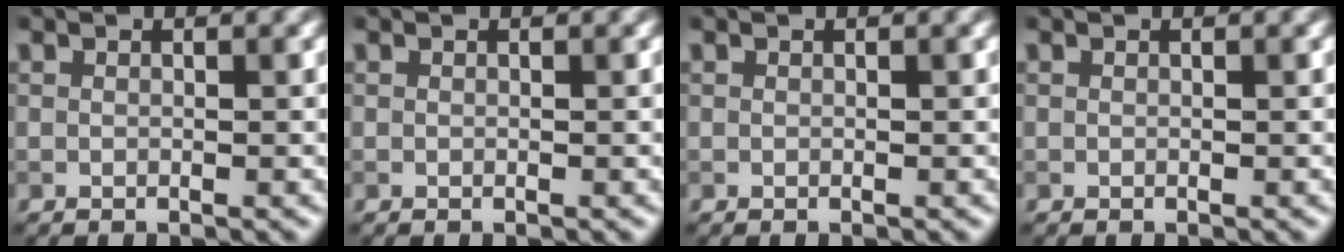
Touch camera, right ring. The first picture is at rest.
{"total": 0.0}
{"total": 0.0}
{"total": 0.0}